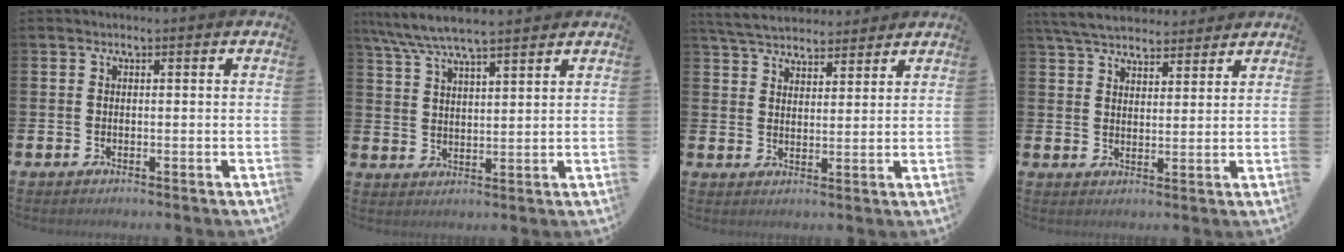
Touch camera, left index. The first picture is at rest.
{"total": 7.0, "force": [6.4, 0.9, 2.6], "torque": [-0.076, -0.021, 0.115]}
{"total": 5.5, "force": [5.3, 1.2, 0.7], "torque": [-0.036, -0.020, 0.097]}
{"total": 5.8, "force": [5.5, 1.4, 1.1], "torque": [-0.045, -0.020, 0.103]}